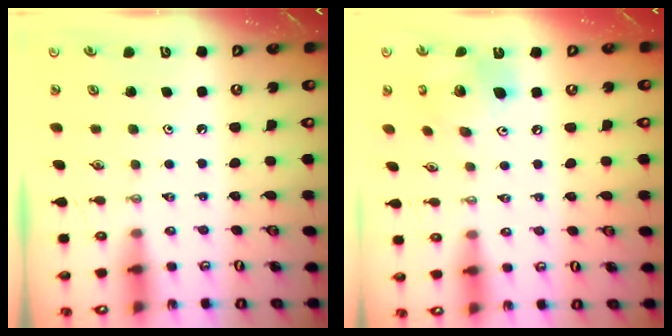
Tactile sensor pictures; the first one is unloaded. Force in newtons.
{"total": 15.6, "press": 15.3, "slide": 2.8}